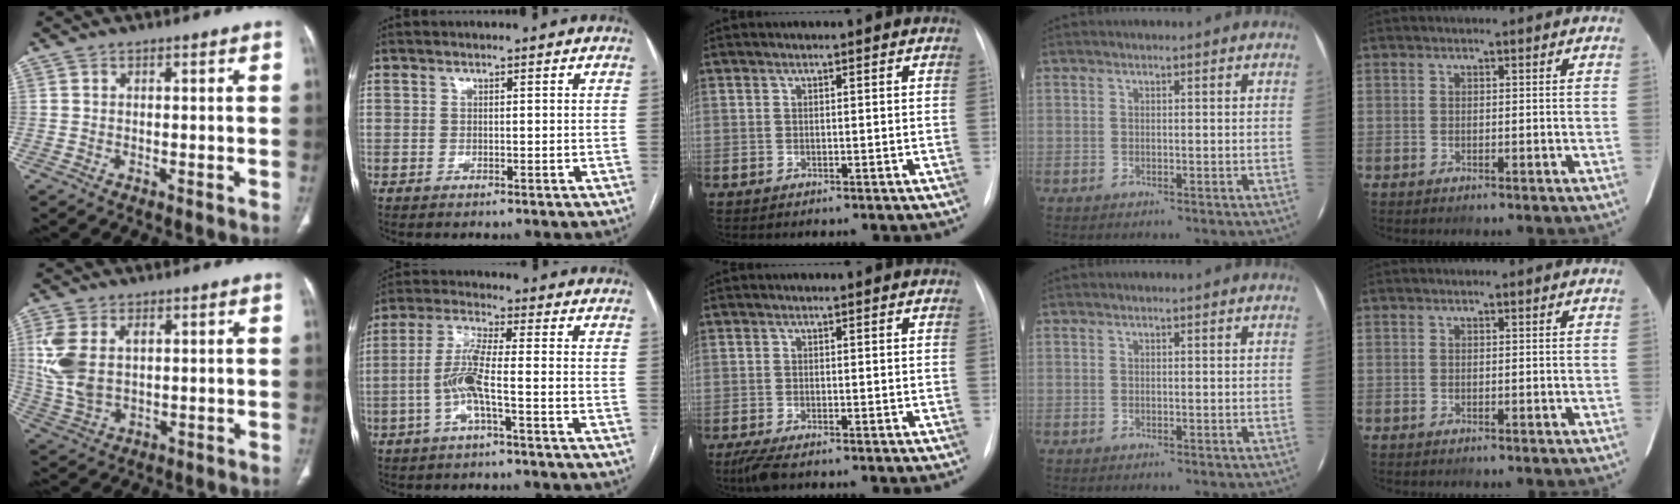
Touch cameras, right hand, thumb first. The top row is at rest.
{"thumb": {"total": 10.2, "force": [2.2, 6.2, 7.8], "torque": [-0.178, 0.001, 0.054]}, "index": {"total": 6.7, "force": [-2.0, 0.1, 6.4], "torque": [-0.135, 0.010, -0.041]}, "middle": {"total": 3.5, "force": [-2.5, 0.9, 2.3], "torque": [-0.049, -0.012, -0.040]}}